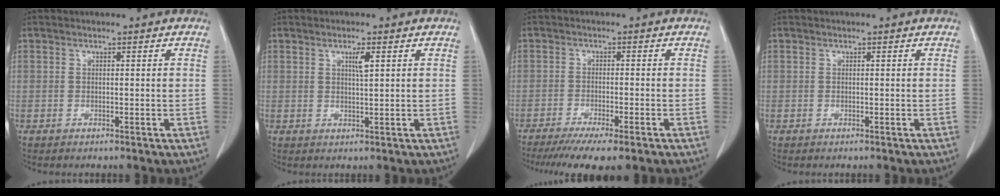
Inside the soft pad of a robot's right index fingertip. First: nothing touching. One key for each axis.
{"total": 2.2, "fx": 0.9, "fy": 0.1, "fz": 1.9, "tx": -0.036, "ty": -0.002, "tz": 0.016}
{"total": 9.6, "fx": -7.3, "fy": 0.9, "fz": 6.2, "tx": -0.083, "ty": -0.019, "tz": -0.110}
{"total": 0.0}